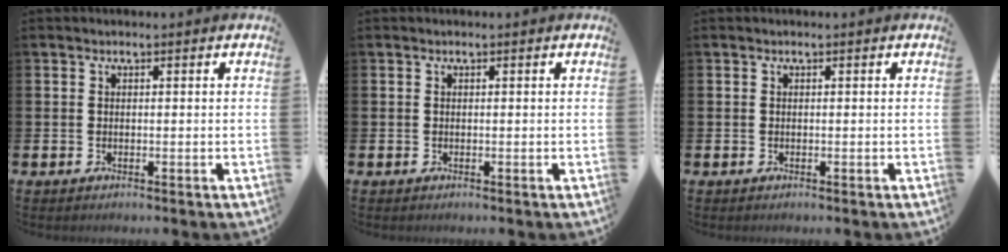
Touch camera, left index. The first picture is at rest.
{"total": 0.0}
{"total": 0.0}